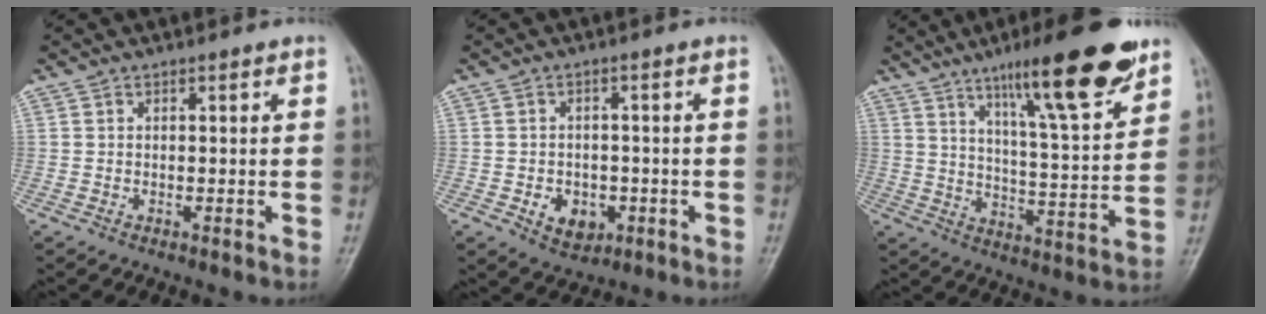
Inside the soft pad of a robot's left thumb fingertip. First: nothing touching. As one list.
[{"total": 5.6, "force": [-1.8, 4.3, 3.1], "torque": [-0.029, 0.008, -0.016]}, {"total": 19.0, "force": [12.1, 3.4, 14.3], "torque": [-0.191, -0.061, 0.189]}]